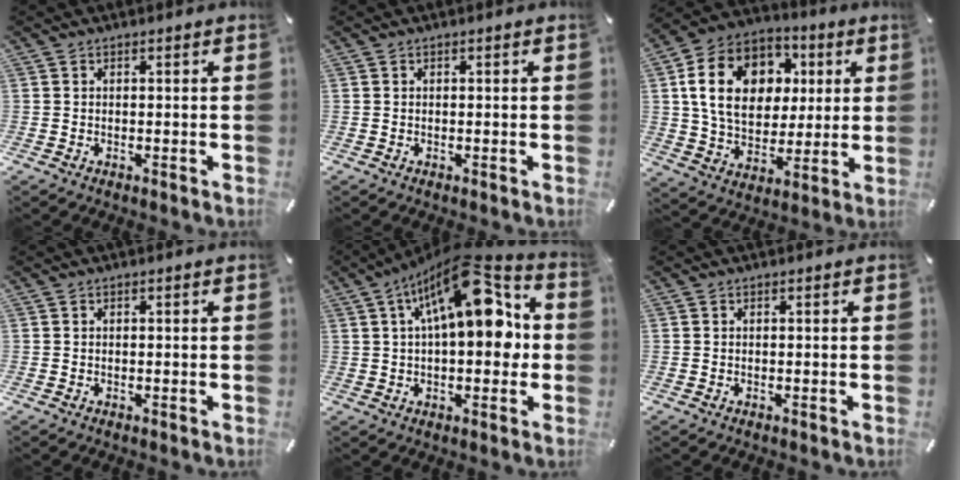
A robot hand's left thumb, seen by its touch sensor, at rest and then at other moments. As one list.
[{"total": 0.0}, {"total": 17.2, "force": [4.2, 13.6, 9.5], "torque": [-0.178, 0.000, 0.078]}, {"total": 0.0}, {"total": 18.6, "force": [5.9, 8.6, 15.5], "torque": [-0.234, -0.025, 0.091]}, {"total": 0.0}]